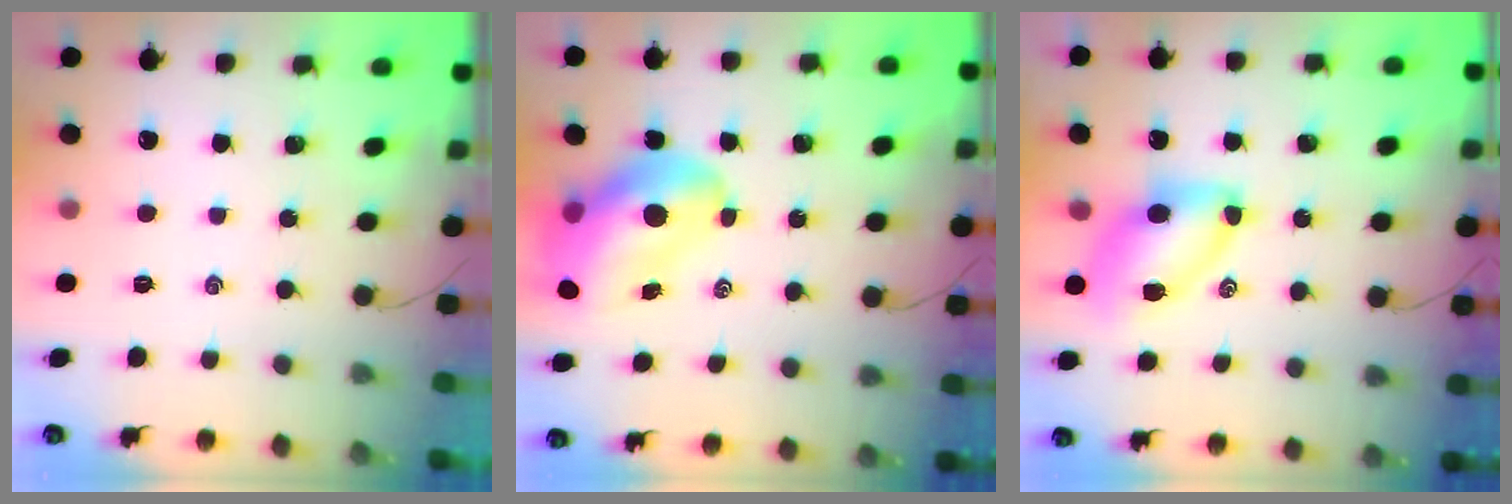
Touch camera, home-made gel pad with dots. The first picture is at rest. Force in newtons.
{"total": 14.5, "press": 13.8, "slide": 4.2}
{"total": 8.5, "press": 8.4, "slide": 1.6}